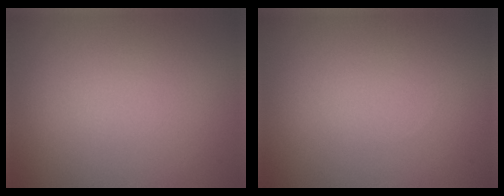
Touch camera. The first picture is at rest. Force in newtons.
{"total": 0.0}